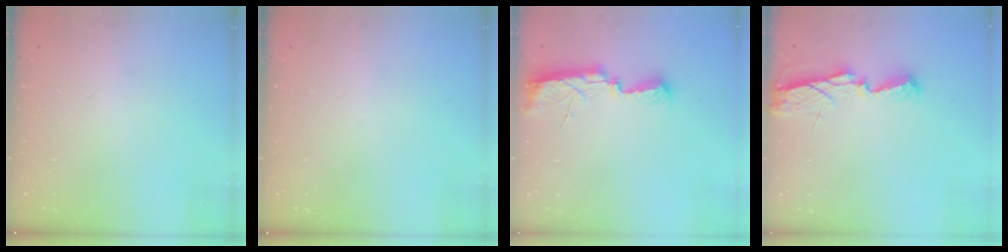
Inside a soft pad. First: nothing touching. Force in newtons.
{"total": 0.0}
{"total": 10.0, "press": 8.9, "slide": 4.5}
{"total": 6.3, "press": 6.2, "slide": 0.4}